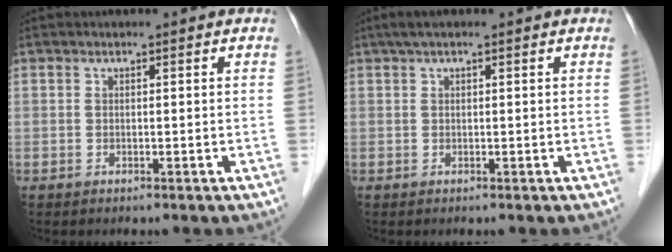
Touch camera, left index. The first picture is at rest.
{"total": 2.1, "force": [1.4, 0.3, 1.6], "torque": [-0.030, 0.025, 0.021]}